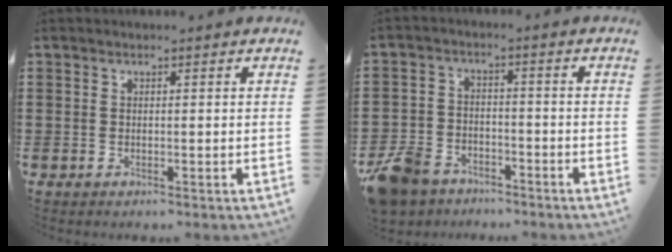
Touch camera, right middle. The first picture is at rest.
{"total": 7.6, "force": [-6.4, 3.3, 2.4], "torque": [-0.077, 0.010, -0.135]}